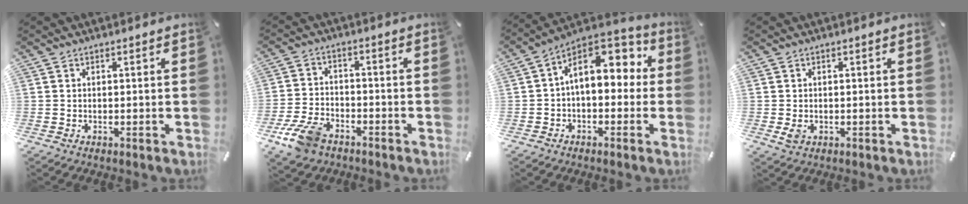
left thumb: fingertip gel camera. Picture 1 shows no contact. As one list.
[{"total": 9.6, "force": [-6.1, 5.5, 5.1], "torque": [-0.111, 0.024, -0.113]}, {"total": 12.2, "force": [3.8, 7.7, 8.8], "torque": [-0.139, -0.024, 0.067]}, {"total": 2.2, "force": [-0.4, 1.7, 1.3], "torque": [-0.029, -0.001, -0.008]}]